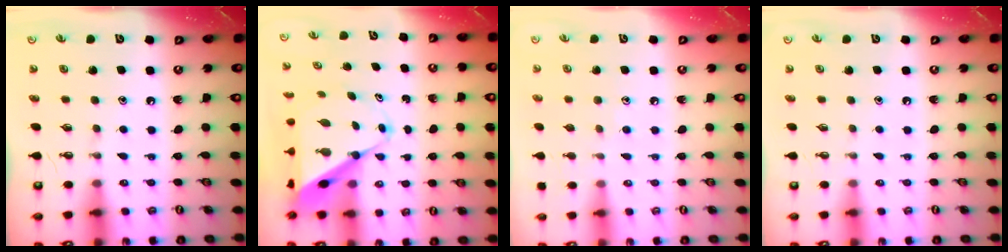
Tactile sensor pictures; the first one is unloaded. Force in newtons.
{"total": 11.5, "press": 11.5, "slide": 0.7}
{"total": 5.7, "press": 5.7, "slide": 0.7}
{"total": 0.0}